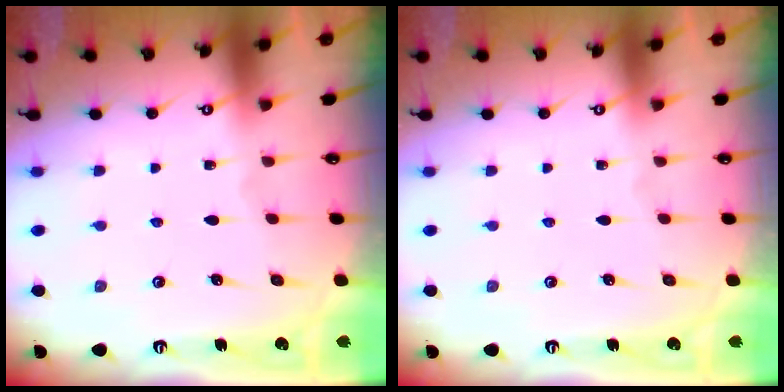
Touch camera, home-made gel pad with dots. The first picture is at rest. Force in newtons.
{"total": 0.0}